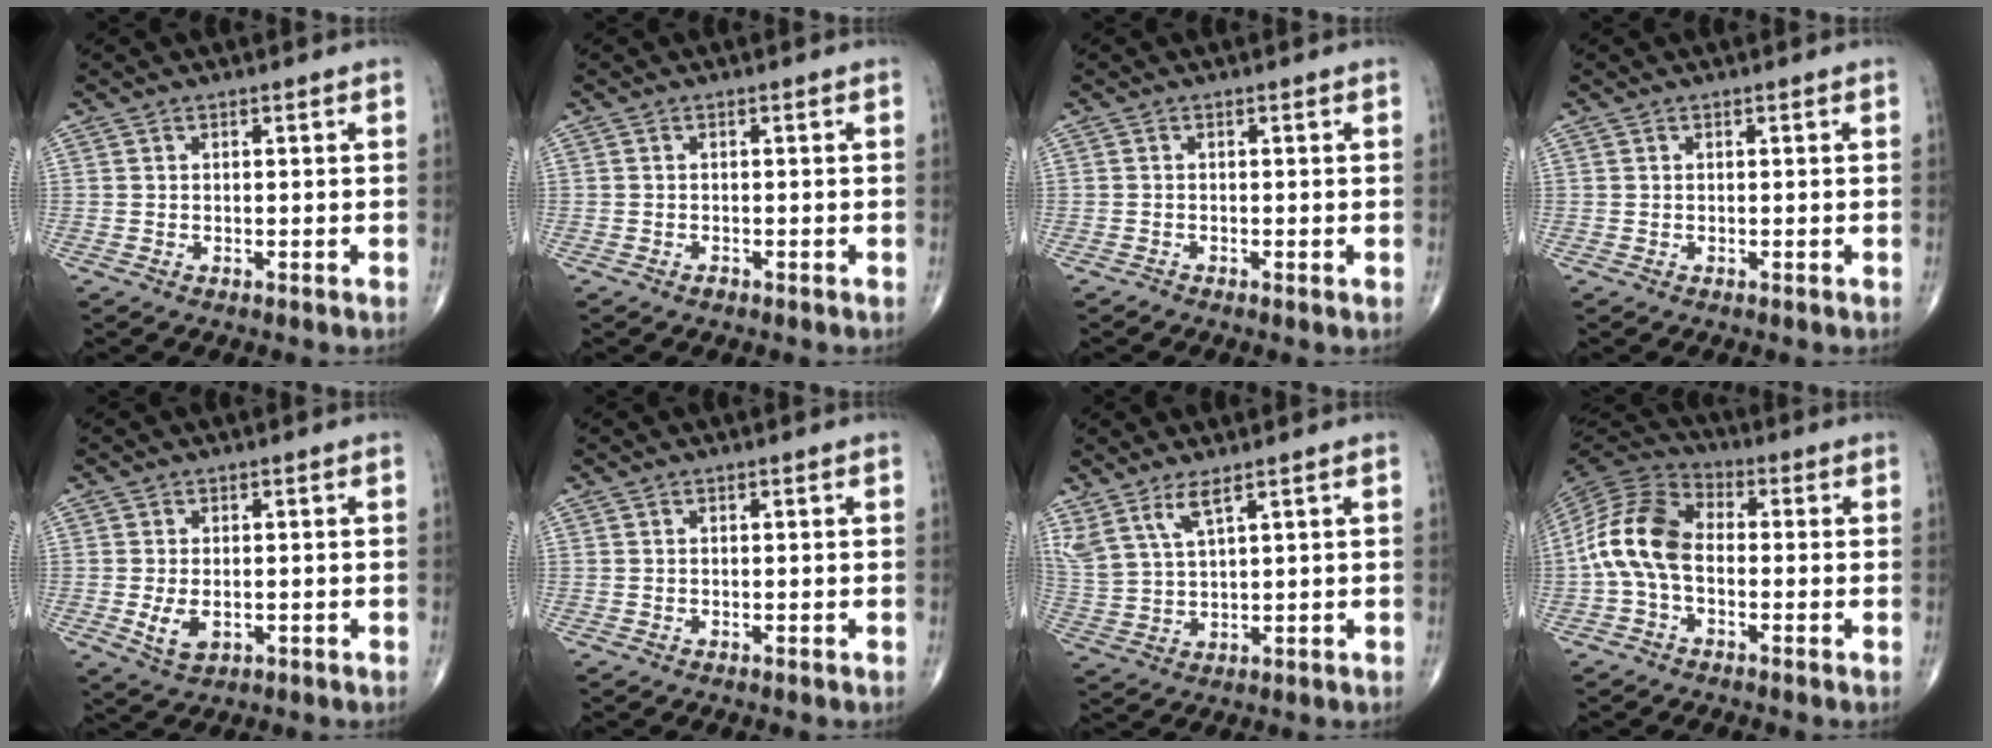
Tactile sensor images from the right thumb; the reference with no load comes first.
{"total": 0.6, "force": [-0.5, 0.3, 0.2], "torque": [-0.001, 0.003, -0.010]}
{"total": 0.5, "force": [-0.4, 0.1, 0.3], "torque": [-0.007, -0.002, -0.013]}
{"total": 0.0}
{"total": 4.3, "force": [-0.8, 2.5, 3.4], "torque": [-0.063, -0.009, -0.008]}
{"total": 0.0}
{"total": 6.8, "force": [4.5, 1.7, 4.8], "torque": [-0.114, -0.018, 0.103]}
{"total": 11.9, "force": [-1.3, 7.4, 9.2], "torque": [-0.181, 0.033, -0.040]}